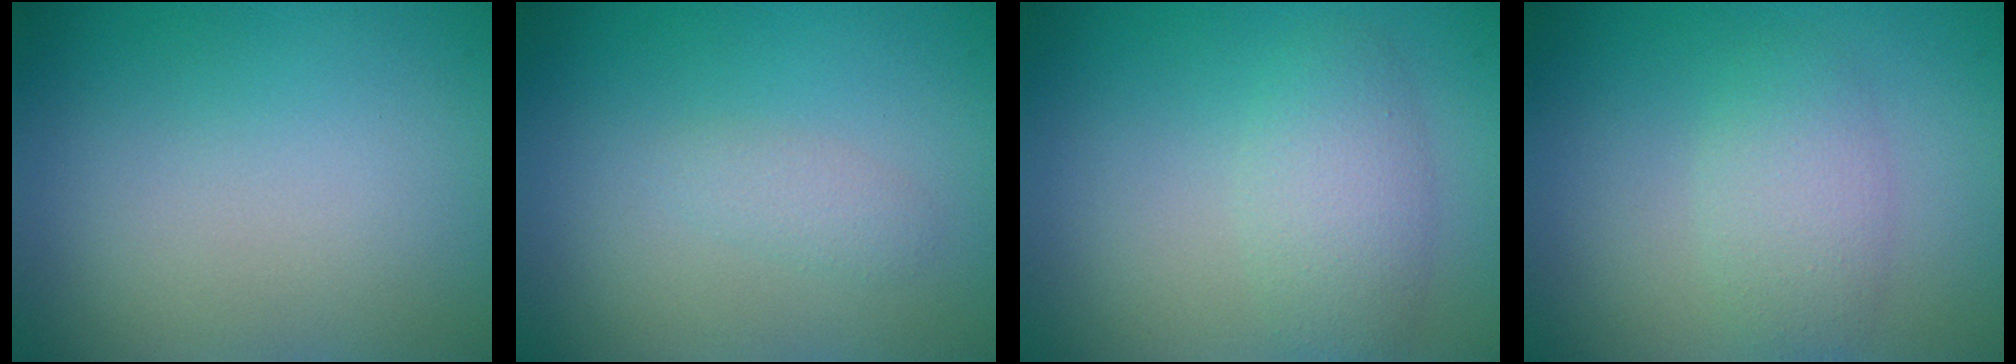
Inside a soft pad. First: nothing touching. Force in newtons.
{"total": 1.2, "press": 1.2, "slide": 0.0}
{"total": 3.1, "press": 3.1, "slide": 0.2}
{"total": 3.0, "press": 3.0, "slide": 0.0}